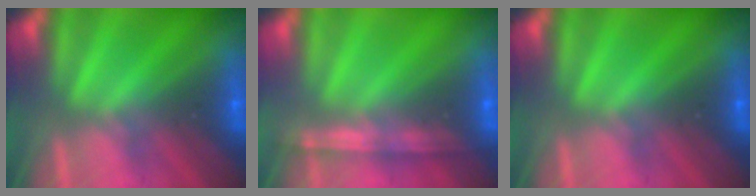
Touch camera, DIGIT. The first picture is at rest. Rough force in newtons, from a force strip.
{"total": 1.1}
{"total": 0.0}